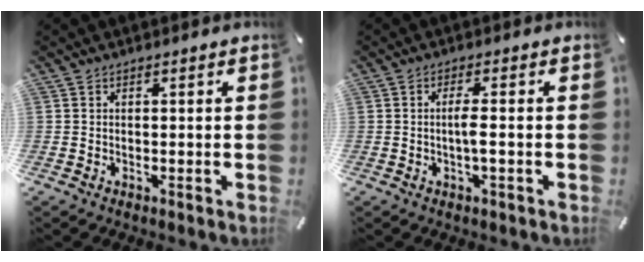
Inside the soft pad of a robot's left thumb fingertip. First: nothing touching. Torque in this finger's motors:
{"motor_torque": [-0.07, 0.02, 0.07, -0.04, 0.13]}